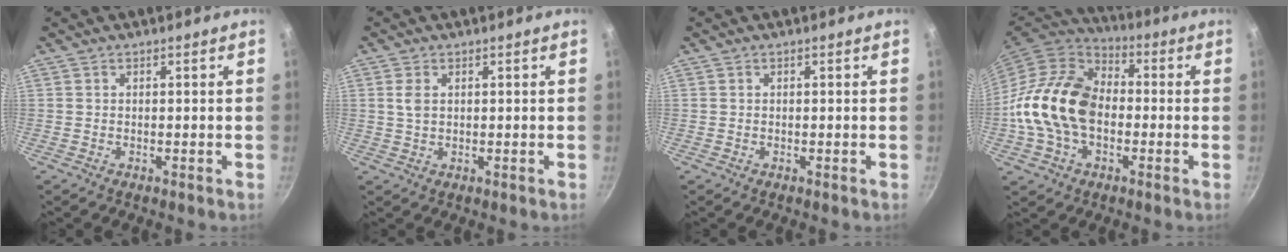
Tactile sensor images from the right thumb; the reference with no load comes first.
{"total": 3.0, "force": [0.8, 1.9, 2.1], "torque": [-0.042, -0.001, 0.016]}
{"total": 0.0}
{"total": 18.5, "force": [-2.1, 13.0, 12.9], "torque": [-0.216, 0.033, -0.051]}